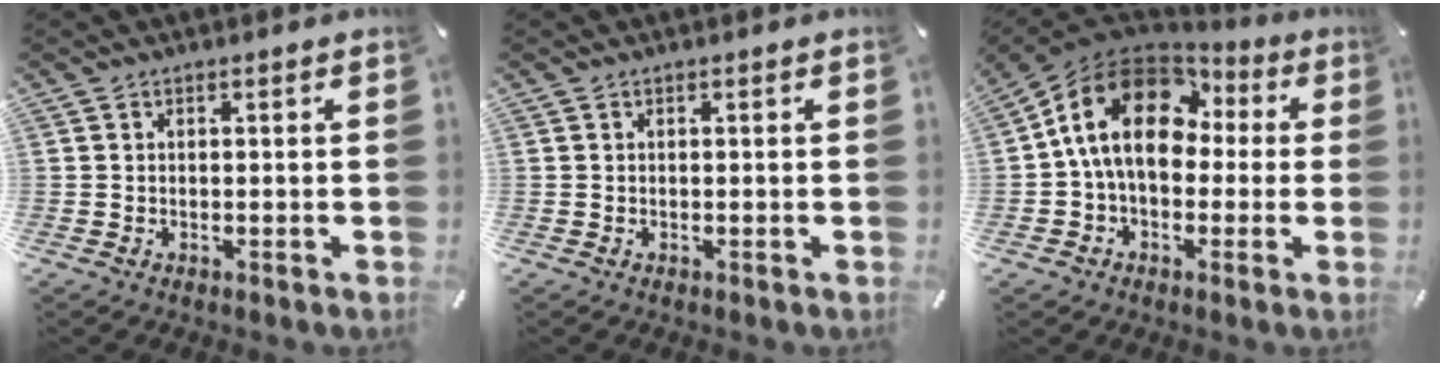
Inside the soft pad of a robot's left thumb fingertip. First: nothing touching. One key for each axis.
{"total": 0.0}
{"total": 17.0, "fx": 2.4, "fy": 12.4, "fz": 11.3, "tx": -0.227, "ty": 0.010, "tz": 0.039}